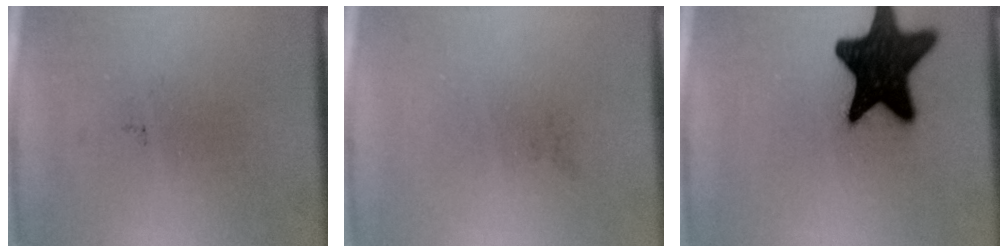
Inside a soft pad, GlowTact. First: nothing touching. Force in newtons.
{"total": 0.0}
{"total": 18.3}